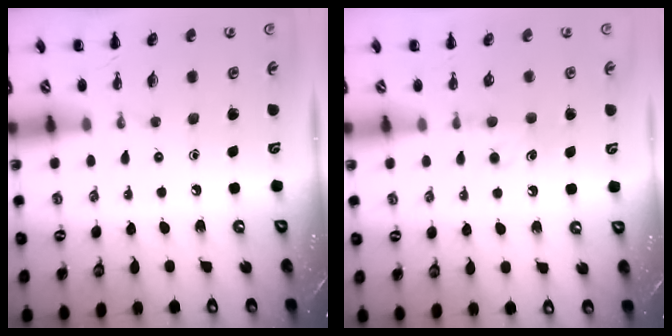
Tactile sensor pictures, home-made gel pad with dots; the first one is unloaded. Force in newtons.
{"total": 5.1, "press": 4.9, "slide": 1.5}